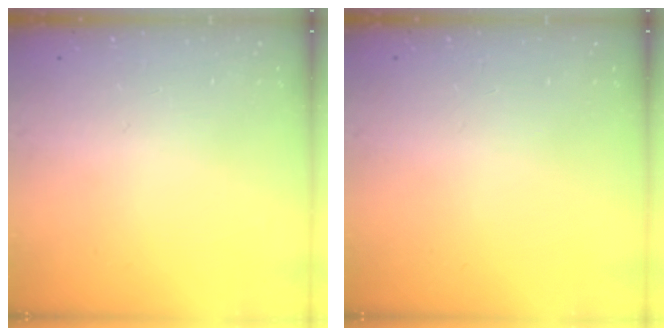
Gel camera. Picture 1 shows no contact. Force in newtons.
{"total": 0.0}